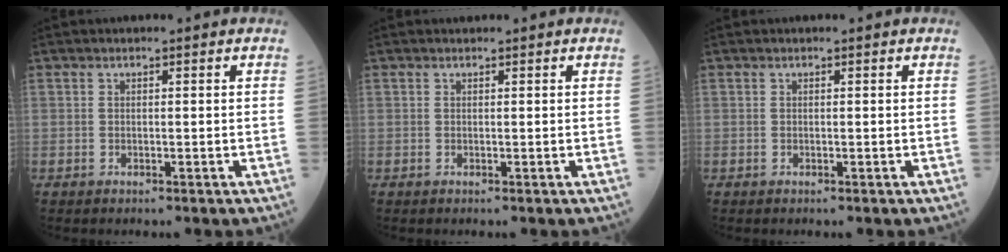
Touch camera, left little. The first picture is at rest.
{"total": 0.0}
{"total": 0.0}